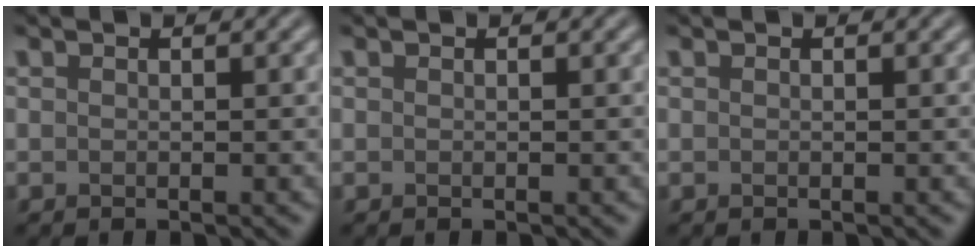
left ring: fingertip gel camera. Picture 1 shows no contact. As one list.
[{"total": 0.0}, {"total": 0.0}]